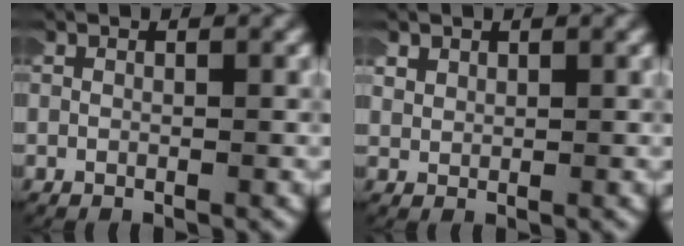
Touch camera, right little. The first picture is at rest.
{"total": 1.4, "force": [0.9, 0.9, 0.6], "torque": [-0.024, -0.005, 0.021]}